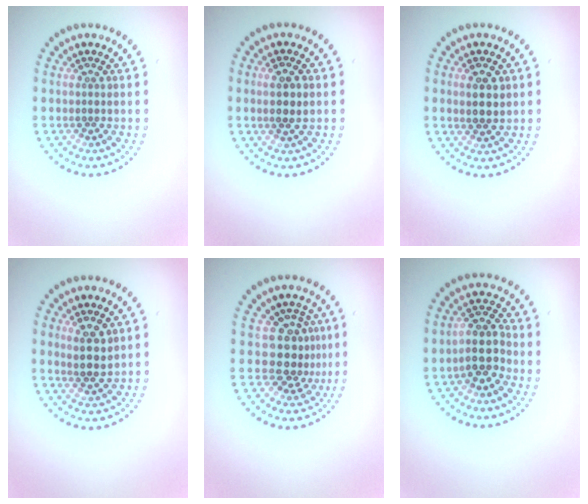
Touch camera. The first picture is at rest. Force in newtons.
{"total": 2.1, "press": 2.0, "slide": 0.6}
{"total": 2.3, "press": 2.2, "slide": 0.6}
{"total": 2.6, "press": 2.3, "slide": 1.1}
{"total": 3.5, "press": 2.6, "slide": 2.3}
{"total": 3.4, "press": 3.0, "slide": 1.6}